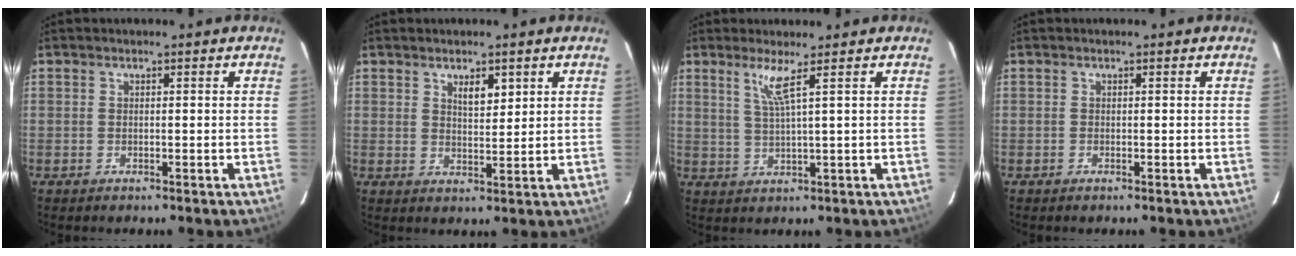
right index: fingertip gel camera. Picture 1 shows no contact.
{"total": 3.8, "force": [2.1, 1.5, 2.7], "torque": [-0.043, 0.001, 0.038]}
{"total": 3.8, "force": [2.2, -1.0, 3.0], "torque": [-0.056, -0.010, 0.044]}
{"total": 0.0}